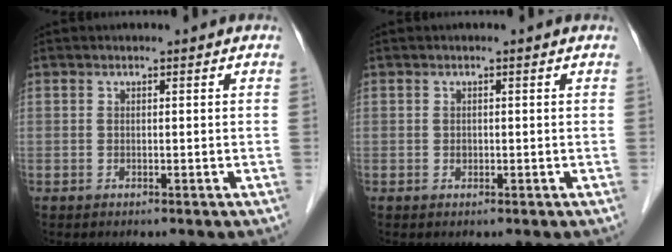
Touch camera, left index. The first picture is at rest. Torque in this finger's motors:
{"motor_torque": [0.01, 0.01, 0.02, 0.00]}